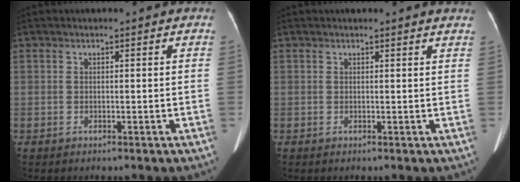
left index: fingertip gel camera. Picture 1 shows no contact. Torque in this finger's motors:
{"motor_torque": [0.72, -0.83, 0.07, 0.00]}